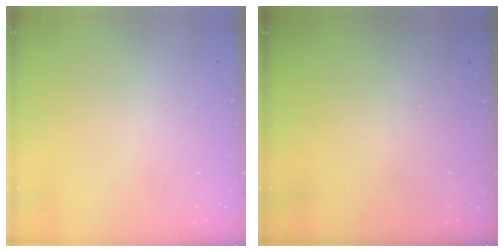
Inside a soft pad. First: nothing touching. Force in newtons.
{"total": 0.0}